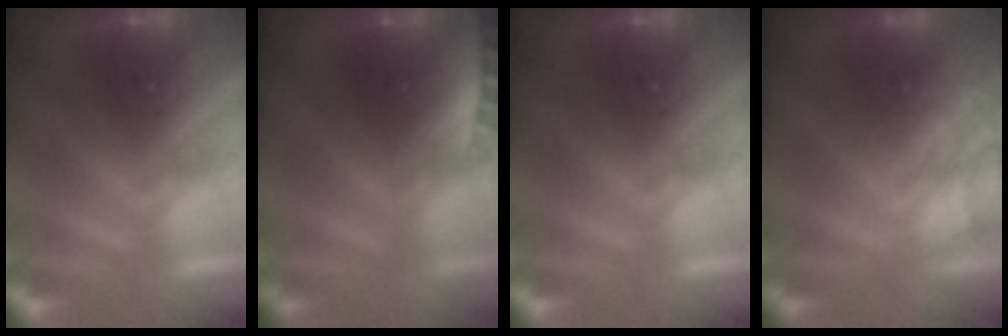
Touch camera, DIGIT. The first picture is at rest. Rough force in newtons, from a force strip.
{"total": 2.3}
{"total": 0.0}
{"total": 2.2}